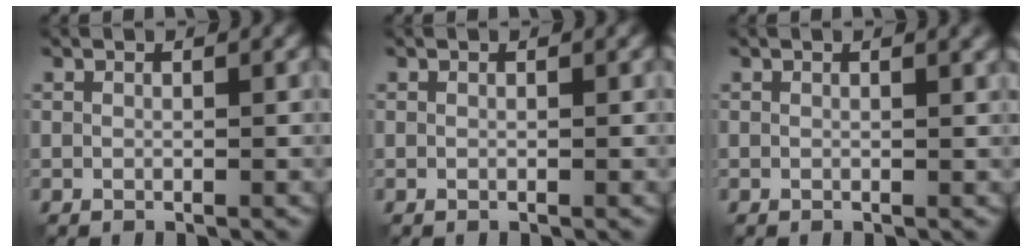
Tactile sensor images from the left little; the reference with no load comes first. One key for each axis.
{"total": 0.0}
{"total": 1.1, "fx": 0.6, "fy": 0.3, "fz": 0.8, "tx": -0.005, "ty": 0.006, "tz": 0.007}